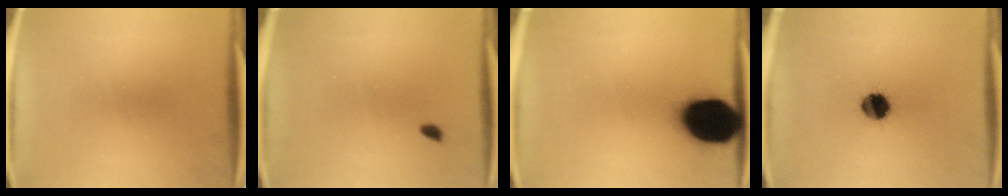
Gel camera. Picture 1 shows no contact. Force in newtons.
{"total": 0.9}
{"total": 20.1}
{"total": 7.9}